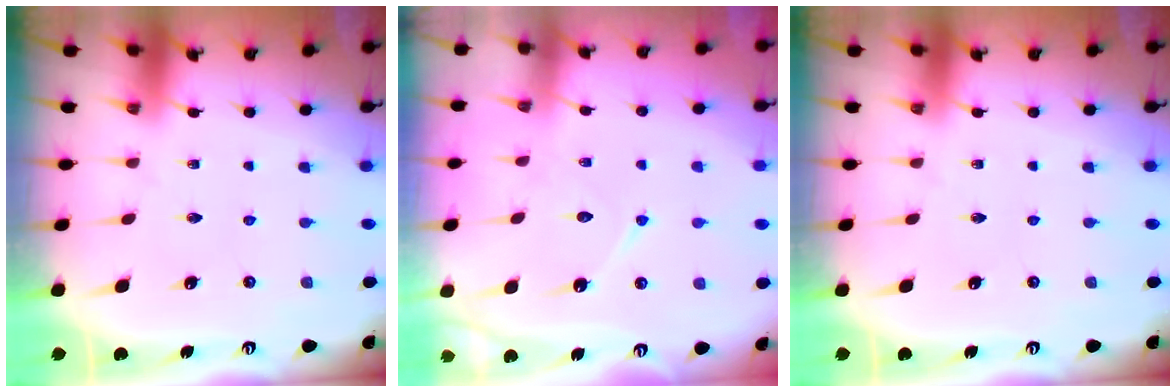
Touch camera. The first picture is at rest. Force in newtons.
{"total": 8.5, "press": 8.4, "slide": 0.7}
{"total": 0.0}